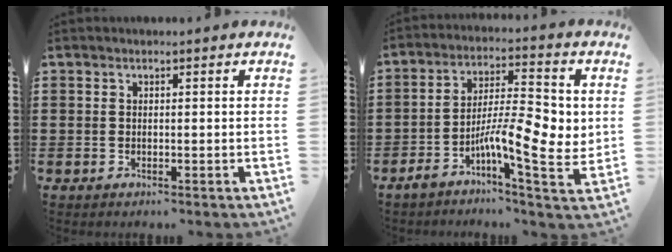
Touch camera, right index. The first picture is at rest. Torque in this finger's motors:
{"motor_torque": [2.14, 0.00, 0.42, 0.21]}